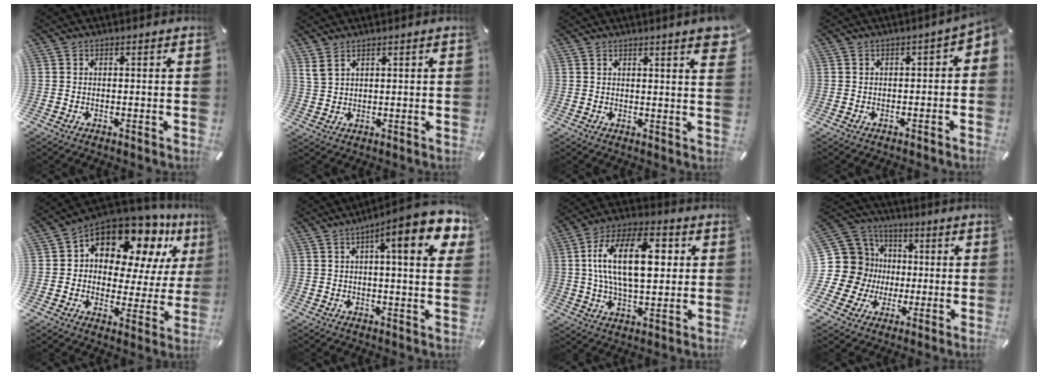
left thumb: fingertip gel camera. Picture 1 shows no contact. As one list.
[{"total": 2.8, "force": [1.9, 1.3, 1.5], "torque": [-0.034, -0.002, 0.037]}, {"total": 4.4, "force": [2.7, 0.4, 3.4], "torque": [-0.054, -0.014, 0.045]}, {"total": 3.0, "force": [-1.1, 1.5, 2.3], "torque": [-0.033, 0.009, -0.023]}, {"total": 14.0, "force": [10.5, 7.2, 5.8], "torque": [-0.103, -0.092, 0.184]}, {"total": 13.8, "force": [5.9, 2.9, 12.1], "torque": [-0.167, -0.028, 0.085]}, {"total": 19.2, "force": [3.4, 10.2, 15.9], "torque": [-0.306, 0.001, 0.046]}, {"total": 18.0, "force": [0.0, 17.0, 6.1], "torque": [-0.124, -0.010, 0.020]}]